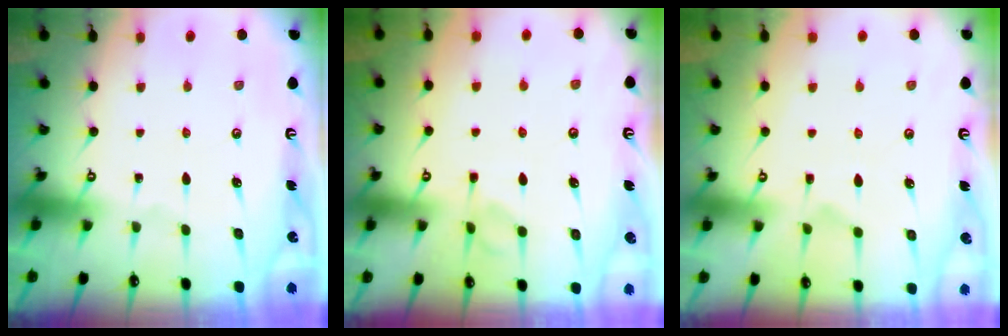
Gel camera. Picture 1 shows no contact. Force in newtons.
{"total": 2.1, "press": 2.0, "slide": 0.8}
{"total": 1.5, "press": 1.1, "slide": 1.1}